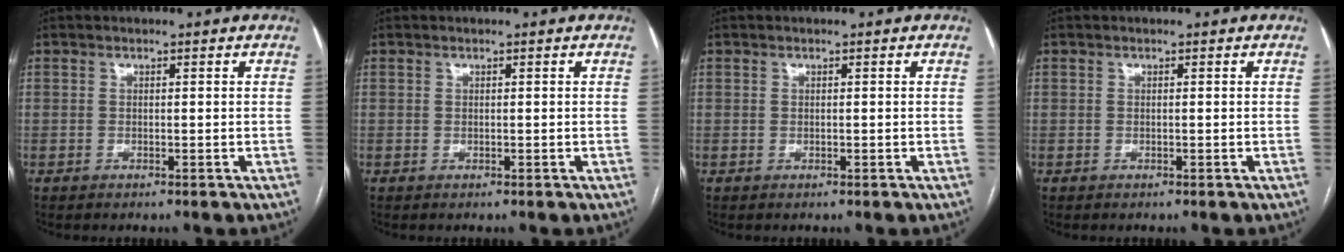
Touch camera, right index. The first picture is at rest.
{"total": 0.0}
{"total": 0.0}
{"total": 0.0}